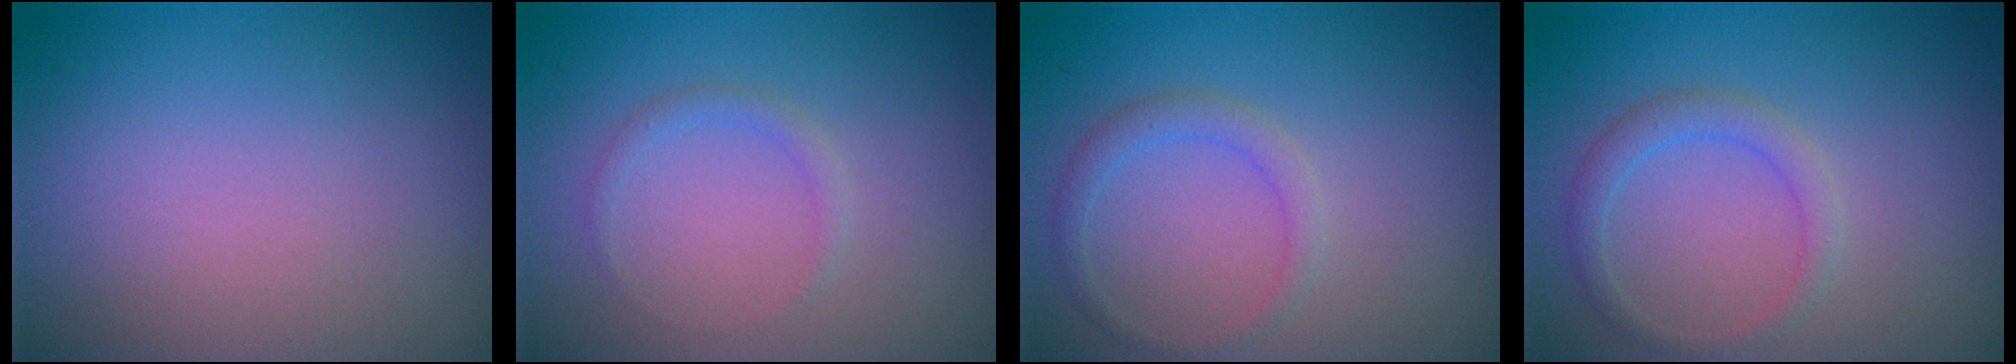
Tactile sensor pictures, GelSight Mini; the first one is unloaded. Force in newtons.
{"total": 1.0, "press": 1.0, "slide": 0.1}
{"total": 1.7, "press": 1.7, "slide": 0.1}
{"total": 2.0, "press": 2.0, "slide": 0.1}